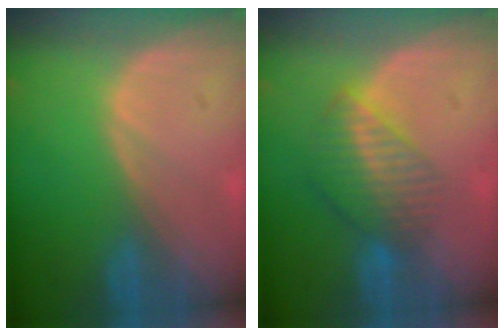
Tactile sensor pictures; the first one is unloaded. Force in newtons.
{"total": 6.8, "press": 5.9, "slide": 3.4}